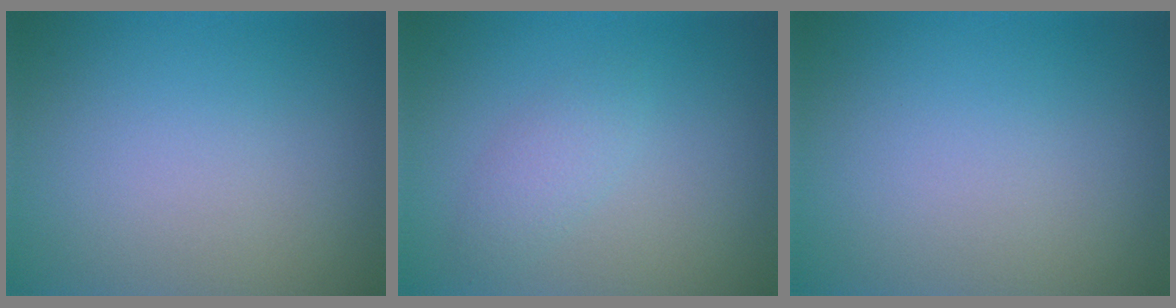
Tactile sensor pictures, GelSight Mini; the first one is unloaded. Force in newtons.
{"total": 1.7, "press": 1.7, "slide": 0.0}
{"total": 0.0}